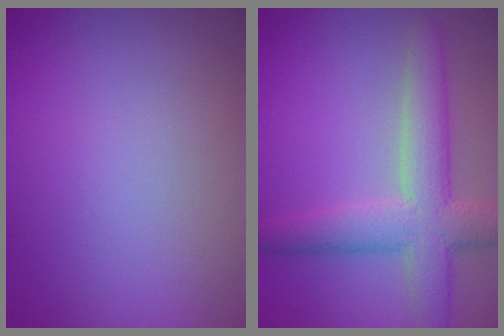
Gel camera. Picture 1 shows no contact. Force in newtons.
{"total": 5.6, "press": 5.6, "slide": 0.2}